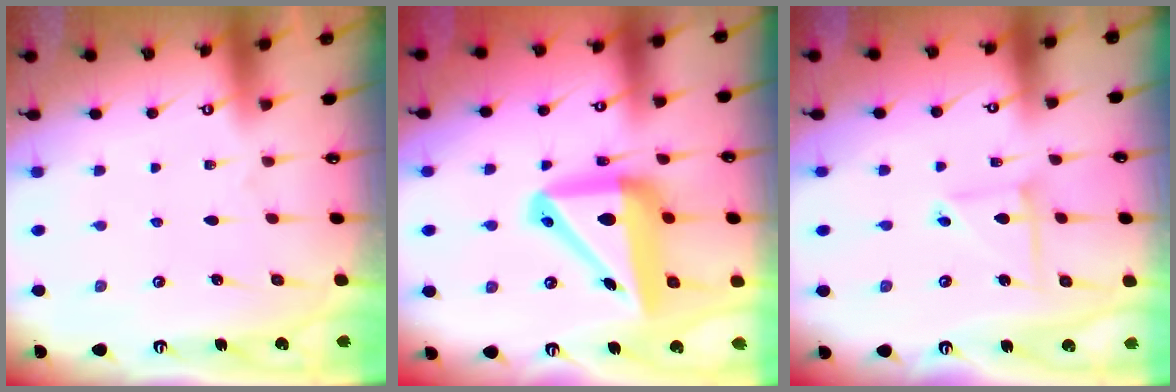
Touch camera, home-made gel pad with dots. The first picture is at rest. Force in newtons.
{"total": 16.7, "press": 16.6, "slide": 2.2}
{"total": 5.3, "press": 5.3, "slide": 0.5}